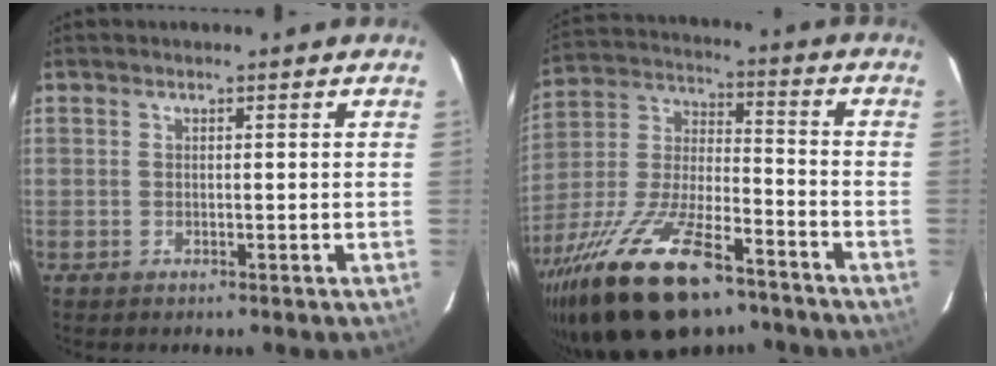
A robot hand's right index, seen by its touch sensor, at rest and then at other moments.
{"total": 25.2, "force": [-17.0, 9.3, 16.1], "torque": [-0.324, -0.028, -0.286]}